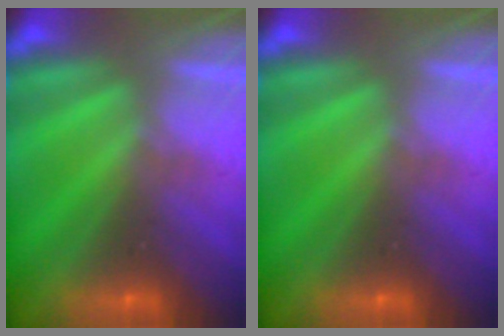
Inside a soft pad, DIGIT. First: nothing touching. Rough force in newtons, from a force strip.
{"total": 0.0}